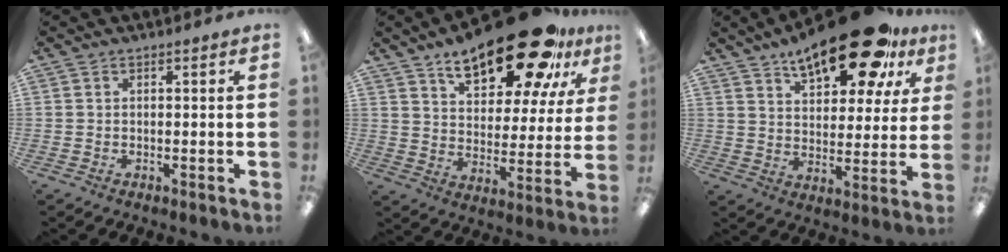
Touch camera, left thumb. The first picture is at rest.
{"total": 24.1, "force": [16.0, 9.5, 15.3], "torque": [-0.239, -0.081, 0.266]}
{"total": 19.9, "force": [13.5, 7.9, 12.3], "torque": [-0.184, -0.068, 0.224]}